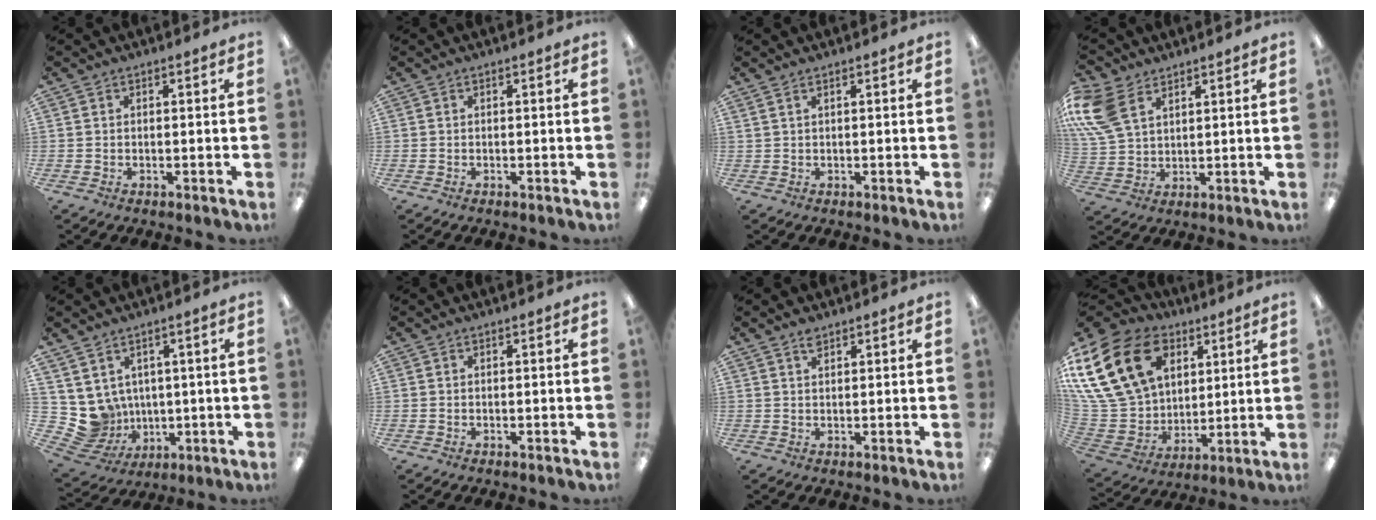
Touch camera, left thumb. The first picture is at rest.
{"total": 0.0}
{"total": 0.7, "force": [0.3, 0.1, 0.6], "torque": [-0.013, 0.000, 0.005]}
{"total": 12.1, "force": [5.6, 8.0, 7.1], "torque": [-0.175, -0.005, 0.108]}
{"total": 7.4, "force": [2.4, 6.9, 1.1], "torque": [-0.082, -0.033, 0.058]}
{"total": 0.0}
{"total": 1.3, "force": [1.1, 0.4, 0.6], "torque": [-0.006, -0.007, 0.020]}
{"total": 25.2, "force": [10.5, 18.2, 13.9], "torque": [-0.293, -0.042, 0.210]}